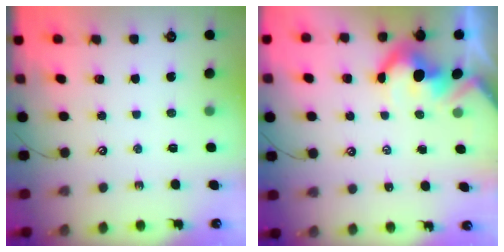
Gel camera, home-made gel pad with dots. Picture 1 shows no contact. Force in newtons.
{"total": 6.3, "press": 6.2, "slide": 0.9}